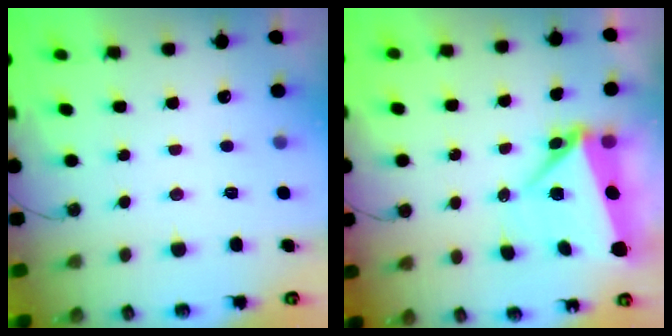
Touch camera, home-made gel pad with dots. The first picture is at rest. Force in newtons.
{"total": 6.3, "press": 6.1, "slide": 1.7}